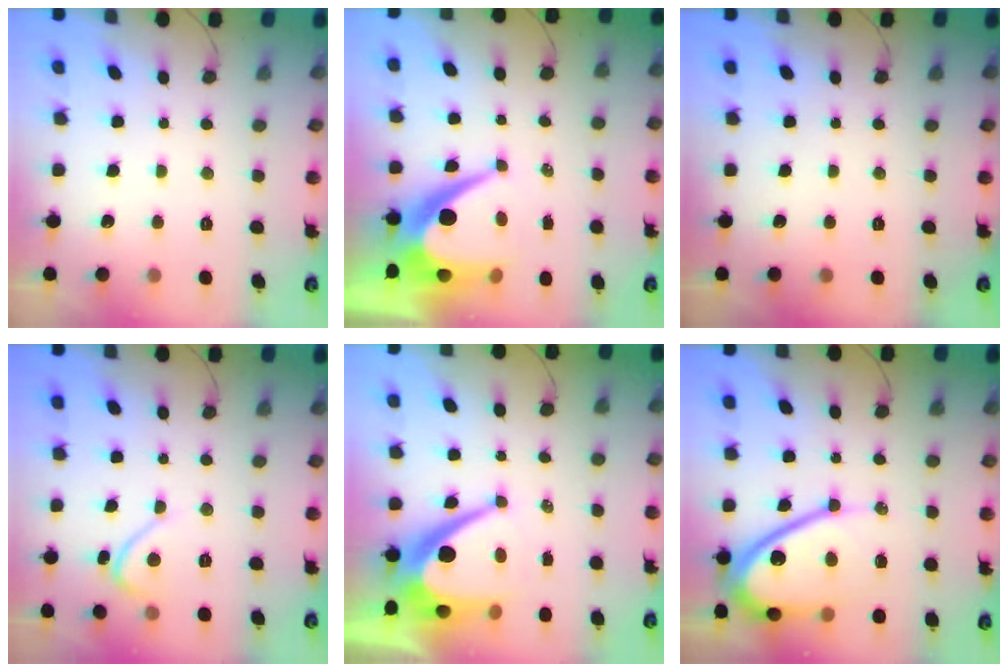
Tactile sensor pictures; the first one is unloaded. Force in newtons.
{"total": 11.2, "press": 11.1, "slide": 0.9}
{"total": 0.0}
{"total": 2.7, "press": 2.7, "slide": 0.2}
{"total": 12.4, "press": 12.4, "slide": 0.8}
{"total": 13.8, "press": 13.8, "slide": 1.3}